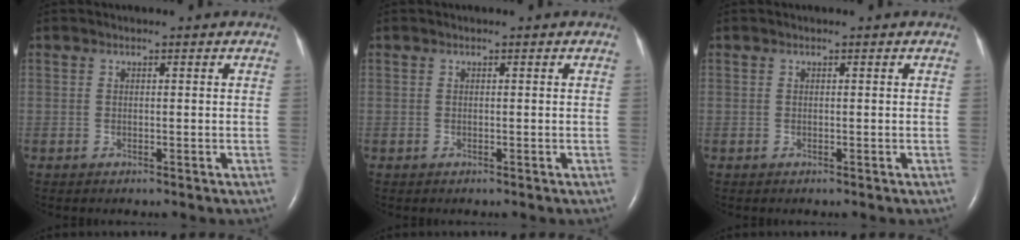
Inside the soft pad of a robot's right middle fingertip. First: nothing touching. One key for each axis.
{"total": 0.0}
{"total": 0.0}